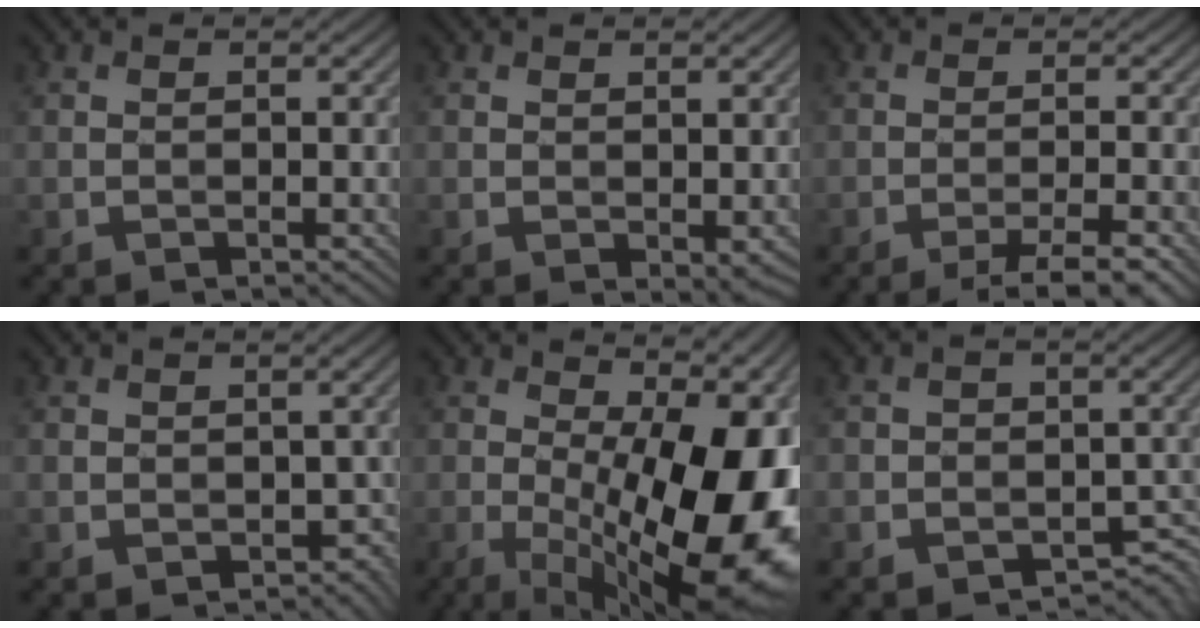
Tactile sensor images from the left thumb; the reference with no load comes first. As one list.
[{"total": 1.1, "force": [0.3, 0.7, 0.8], "torque": [-0.014, -0.003, 0.010]}, {"total": 4.4, "force": [-2.9, 0.4, 3.3], "torque": [-0.044, 0.012, -0.054]}, {"total": 2.6, "force": [-1.3, 2.2, 0.5], "torque": [-0.007, -0.002, -0.012]}, {"total": 20.0, "force": [-3.8, 8.3, 17.8], "torque": [-0.232, -0.008, -0.054]}, {"total": 4.1, "force": [-2.5, 3.0, 1.1], "torque": [0.000, 0.002, -0.038]}]